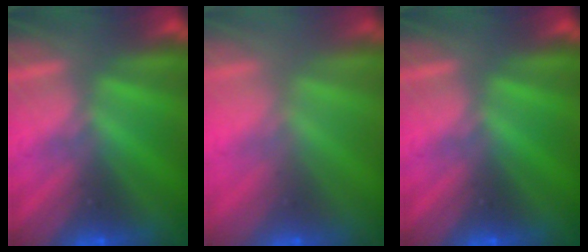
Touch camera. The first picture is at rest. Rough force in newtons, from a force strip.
{"total": 2.4}
{"total": 0.0}